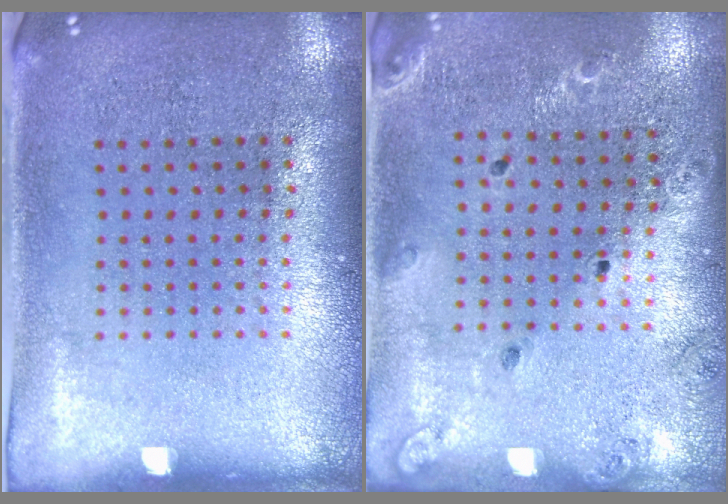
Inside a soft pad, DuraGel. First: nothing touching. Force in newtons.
{"total": 1.4, "press": 1.4, "slide": 0.1}